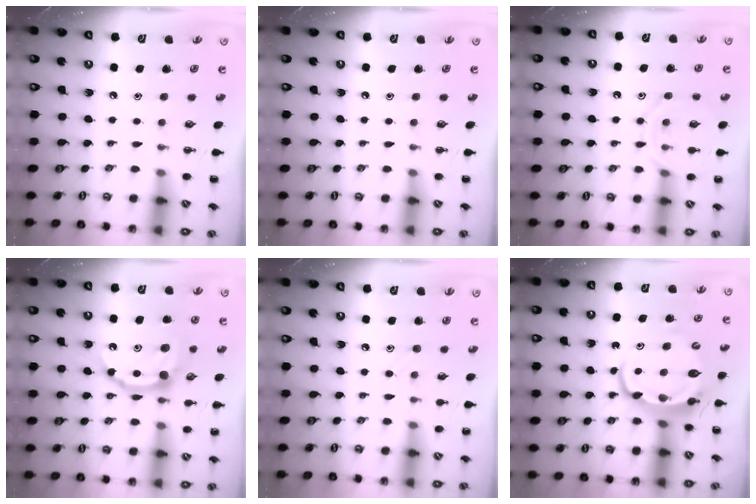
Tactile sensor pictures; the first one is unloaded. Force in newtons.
{"total": 0.0}
{"total": 10.5, "press": 10.5, "slide": 0.6}
{"total": 11.1, "press": 11.1, "slide": 0.6}
{"total": 7.1, "press": 6.7, "slide": 2.3}
{"total": 7.0, "press": 6.8, "slide": 1.3}